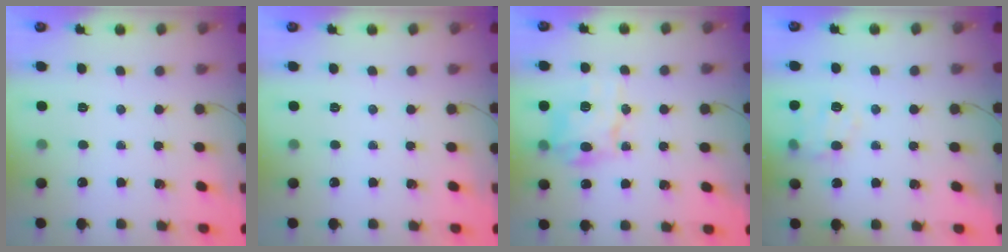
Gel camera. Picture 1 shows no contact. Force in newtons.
{"total": 0.0}
{"total": 11.1, "press": 11.1, "slide": 0.9}
{"total": 8.1, "press": 8.1, "slide": 0.9}